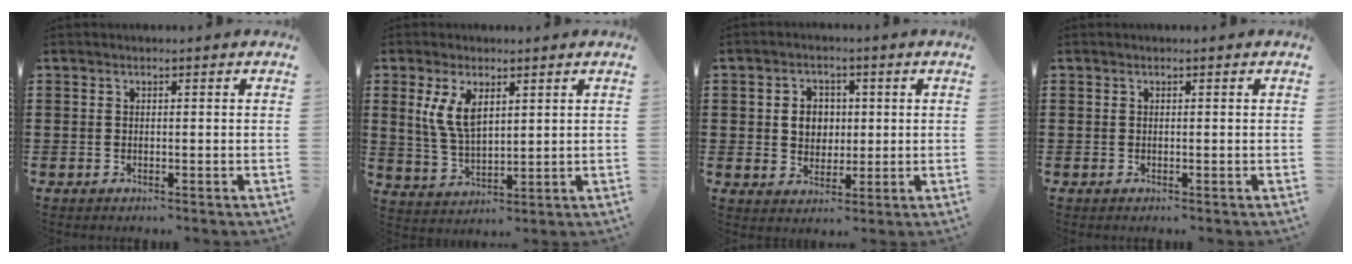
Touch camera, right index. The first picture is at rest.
{"total": 6.2, "force": [2.4, 2.9, 4.9], "torque": [-0.112, 0.002, 0.041]}
{"total": 4.4, "force": [0.4, 3.9, 2.0], "torque": [-0.046, 0.010, 0.002]}
{"total": 0.0}